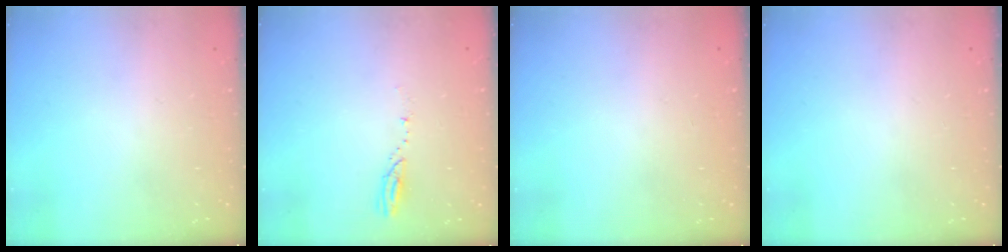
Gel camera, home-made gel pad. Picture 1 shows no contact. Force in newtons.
{"total": 3.7, "press": 3.7, "slide": 0.3}
{"total": 0.0}
{"total": 0.0}